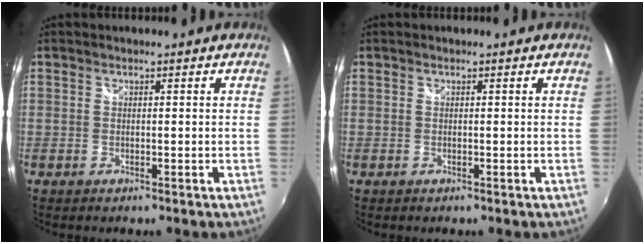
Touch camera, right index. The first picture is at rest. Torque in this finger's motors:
{"motor_torque": [0.00, 0.00, 0.00, 0.00]}